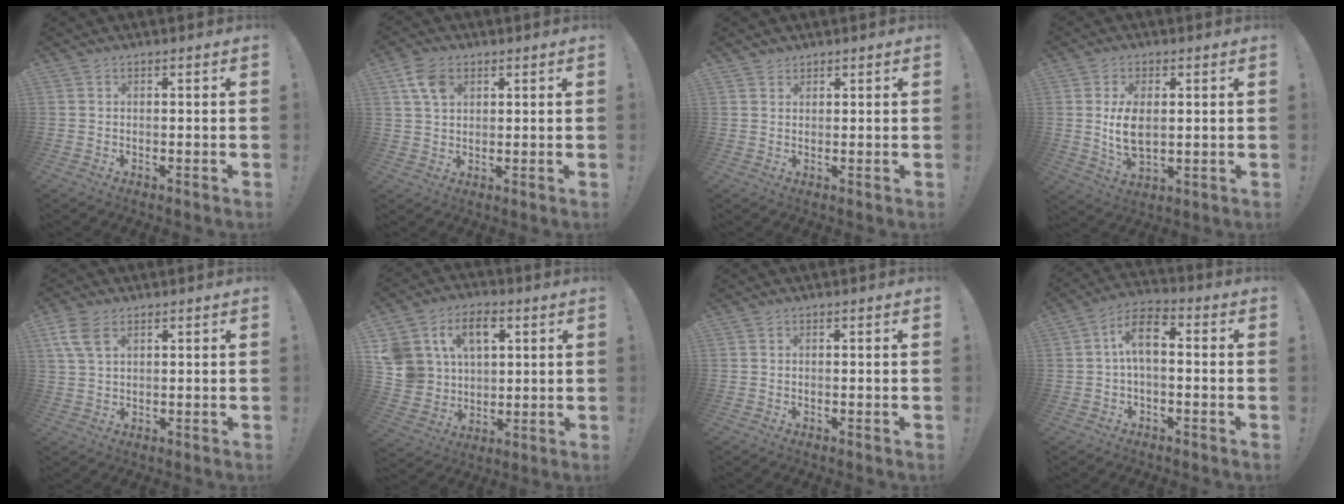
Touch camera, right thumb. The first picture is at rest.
{"total": 6.9, "force": [3.0, 4.6, 4.2], "torque": [-0.077, 0.002, 0.061]}
{"total": 1.9, "force": [1.6, 1.0, 0.0], "torque": [0.015, -0.014, 0.027]}
{"total": 8.7, "force": [1.0, 4.9, 7.1], "torque": [-0.127, -0.012, 0.014]}
{"total": 6.7, "force": [3.3, 3.6, 4.6], "torque": [-0.095, -0.004, 0.065]}
{"total": 14.6, "force": [6.1, 11.2, 7.2], "torque": [-0.124, -0.024, 0.121]}
{"total": 0.0}
{"total": 8.9, "force": [0.4, 4.4, 7.7], "torque": [-0.139, 0.014, 0.012]}